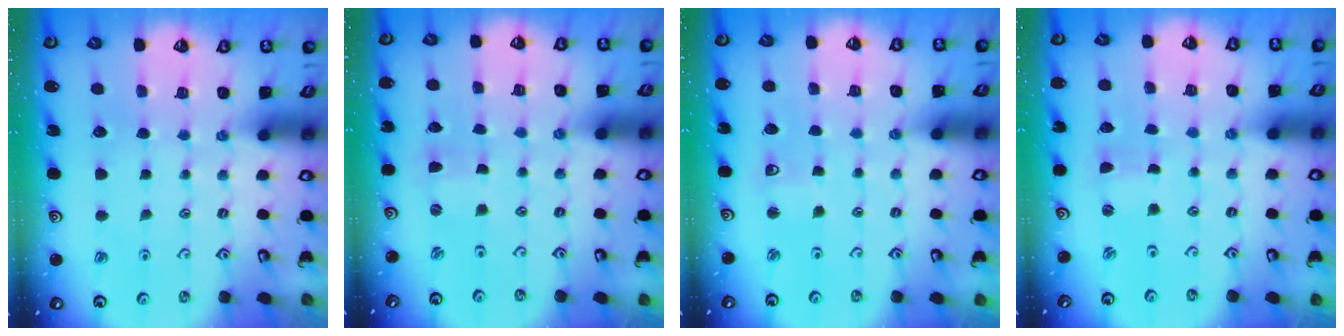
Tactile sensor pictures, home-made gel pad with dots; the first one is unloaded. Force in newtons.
{"total": 1.9, "press": 1.9, "slide": 0.2}
{"total": 3.5, "press": 3.4, "slide": 0.6}
{"total": 0.0}